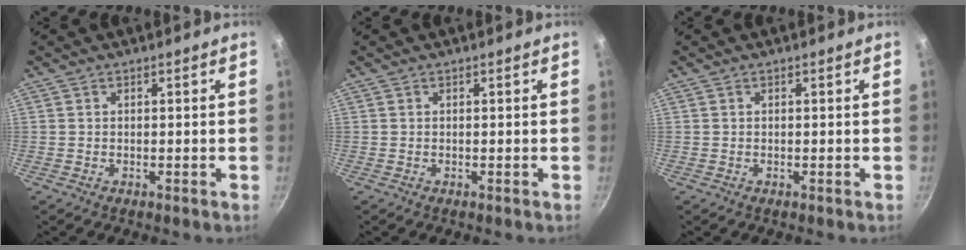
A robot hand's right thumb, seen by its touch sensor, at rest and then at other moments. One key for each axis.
{"total": 0.0}
{"total": 0.0}